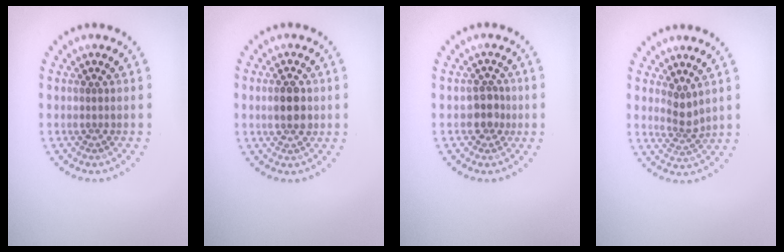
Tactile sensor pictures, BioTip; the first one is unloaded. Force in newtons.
{"total": 3.0, "press": 3.0, "slide": 0.1}
{"total": 1.9, "press": 1.7, "slide": 0.9}
{"total": 2.1, "press": 1.6, "slide": 1.3}